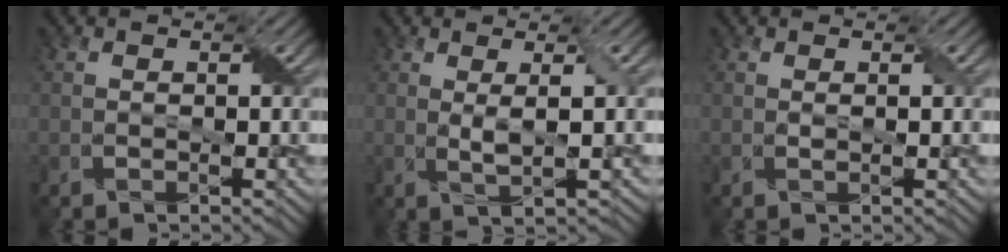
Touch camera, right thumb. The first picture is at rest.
{"total": 2.7, "force": [0.7, 0.3, 2.6], "torque": [-0.054, 0.004, 0.014]}
{"total": 0.6, "force": [0.2, 0.0, 0.6], "torque": [-0.013, 0.002, 0.003]}